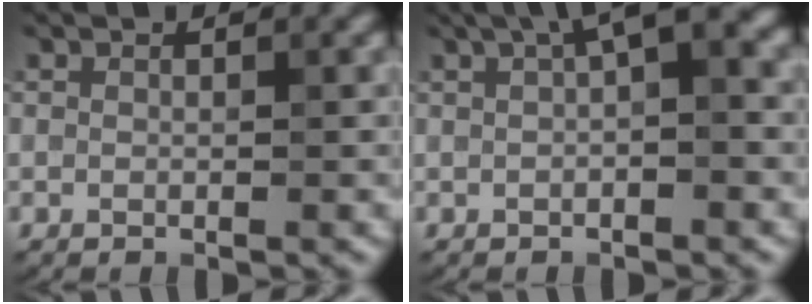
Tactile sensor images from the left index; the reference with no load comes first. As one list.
[{"total": 4.4, "force": [1.4, 1.0, 4.0], "torque": [-0.058, 0.017, 0.014]}]